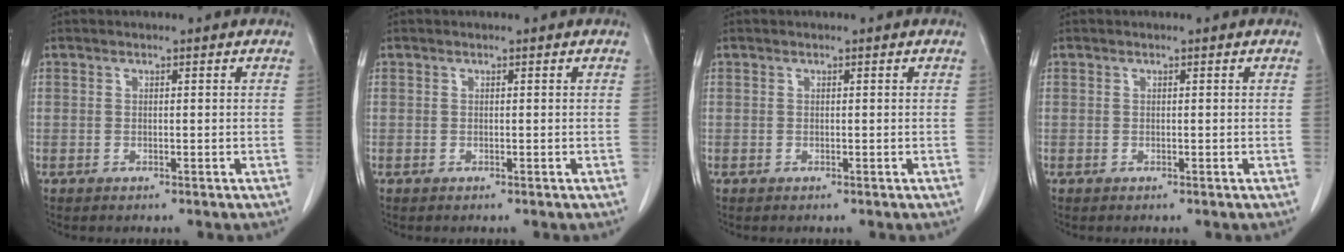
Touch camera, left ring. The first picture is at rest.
{"total": 0.0}
{"total": 0.0}
{"total": 0.0}